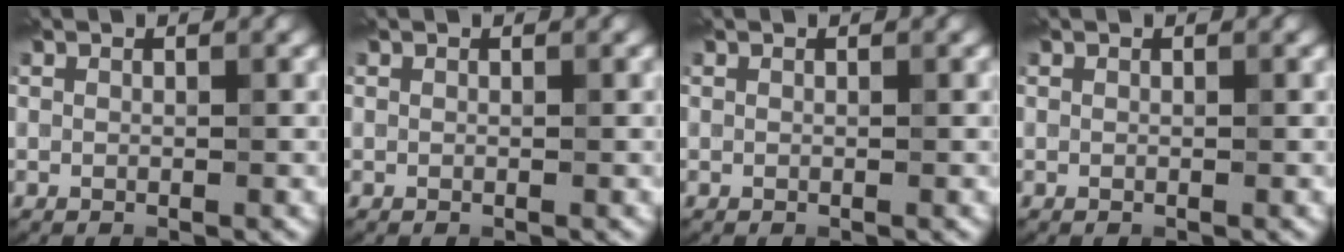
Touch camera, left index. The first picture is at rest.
{"total": 0.0}
{"total": 0.0}
{"total": 0.0}